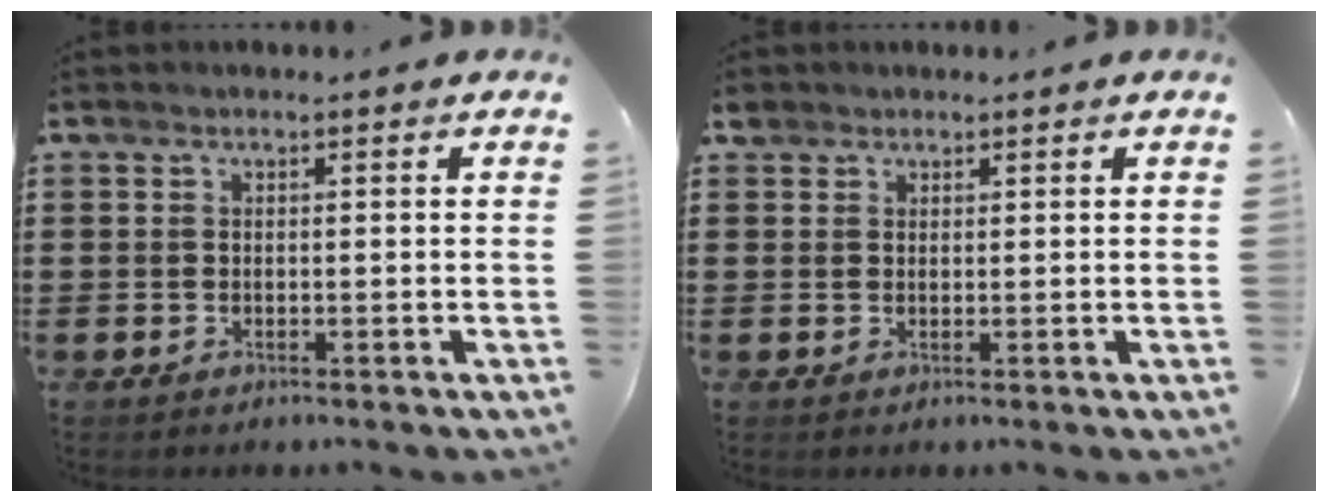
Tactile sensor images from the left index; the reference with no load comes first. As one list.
[{"total": 1.6, "force": [1.2, 1.0, 0.2], "torque": [-0.010, 0.006, 0.023]}]